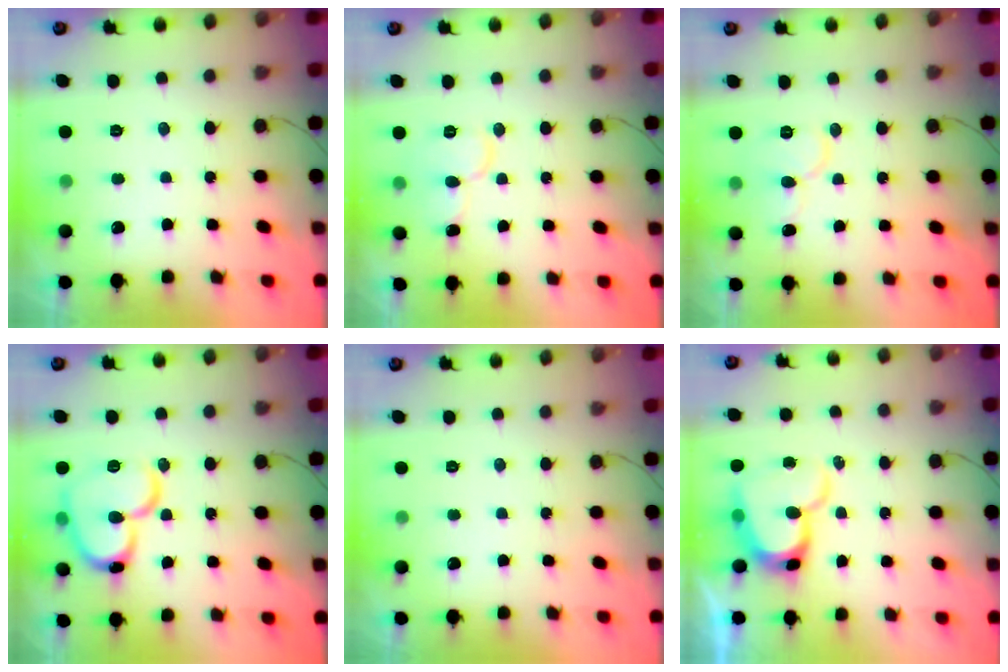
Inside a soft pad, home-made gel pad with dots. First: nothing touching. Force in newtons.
{"total": 8.0, "press": 7.9, "slide": 1.0}
{"total": 7.6, "press": 7.5, "slide": 0.8}
{"total": 16.4, "press": 16.3, "slide": 2.1}
{"total": 0.0}
{"total": 13.8, "press": 13.7, "slide": 1.3}